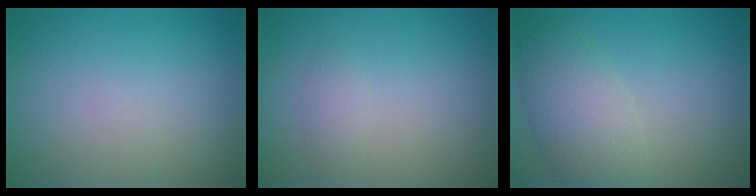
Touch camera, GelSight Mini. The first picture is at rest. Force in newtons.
{"total": 1.0, "press": 1.0, "slide": 0.0}
{"total": 4.7, "press": 4.7, "slide": 0.5}